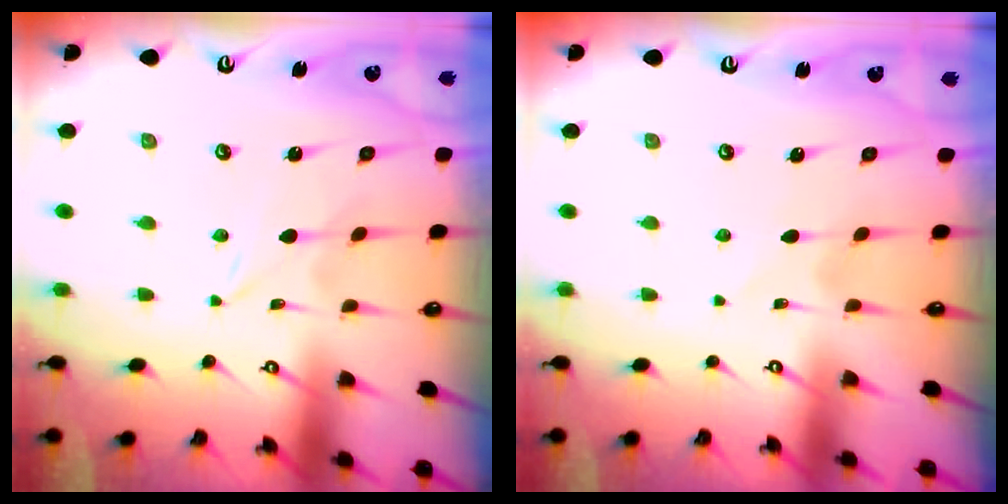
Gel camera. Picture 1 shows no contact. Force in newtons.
{"total": 1.9, "press": 1.9, "slide": 0.1}